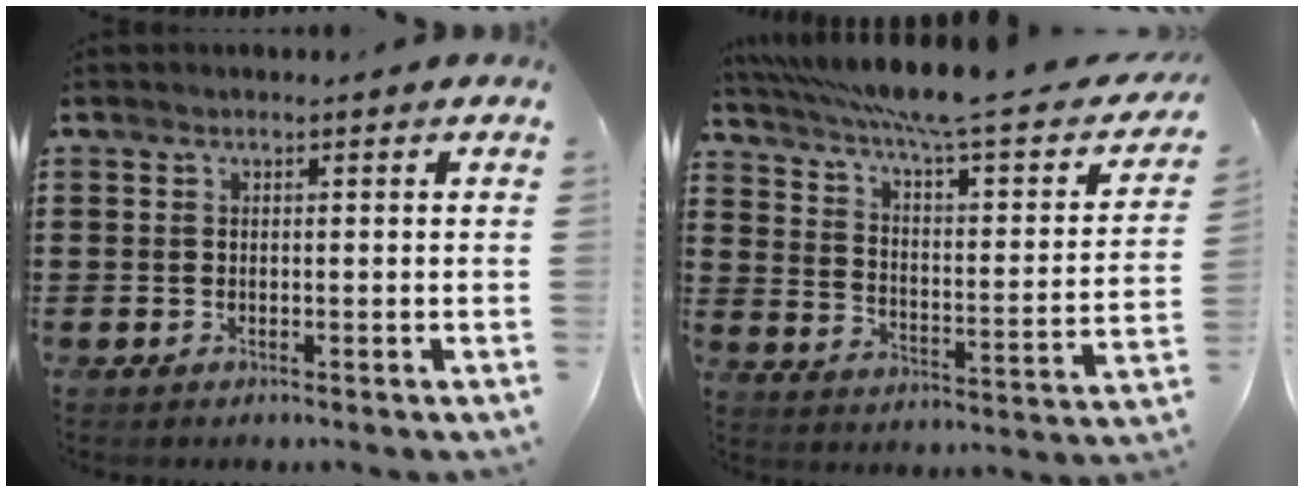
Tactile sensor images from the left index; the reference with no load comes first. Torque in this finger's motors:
{"motor_torque": [1.31, -0.82, 1.05, 0.19]}